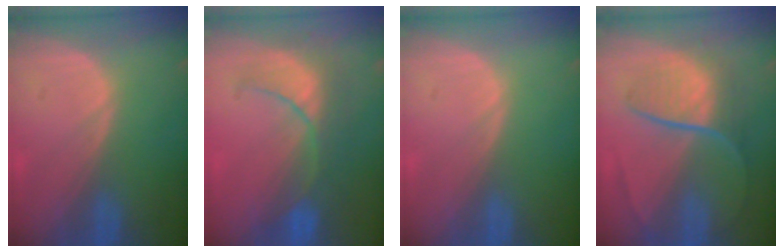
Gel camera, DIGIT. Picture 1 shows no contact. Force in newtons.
{"total": 8.1, "press": 7.9, "slide": 1.6}
{"total": 0.0}
{"total": 9.0, "press": 7.4, "slide": 5.1}